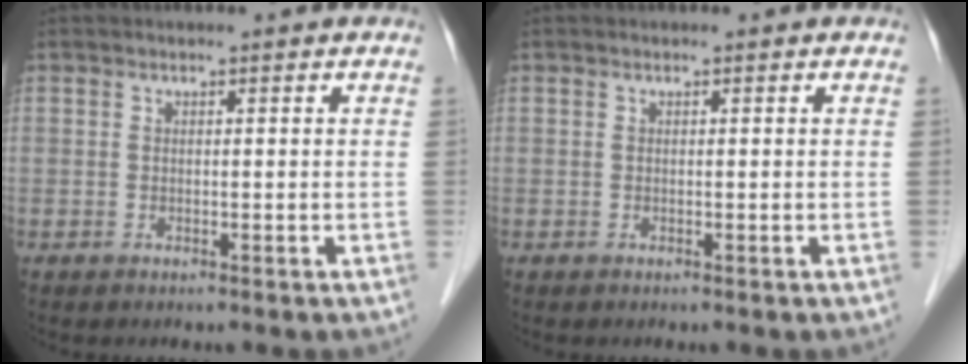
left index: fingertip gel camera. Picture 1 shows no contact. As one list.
[{"total": 0.0}]